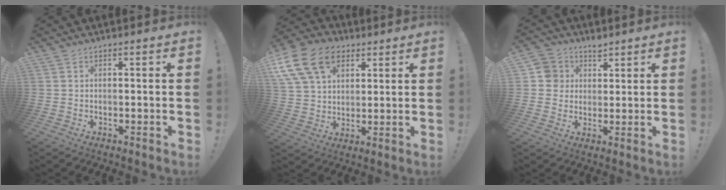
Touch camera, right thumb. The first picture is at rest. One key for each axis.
{"total": 17.9, "fx": 8.1, "fy": 12.4, "fz": 10.1, "tx": -0.184, "ty": -0.033, "tz": 0.154}
{"total": 6.2, "fx": 2.9, "fy": 5.4, "fz": 1.1, "tx": -0.011, "ty": -0.018, "tz": 0.056}